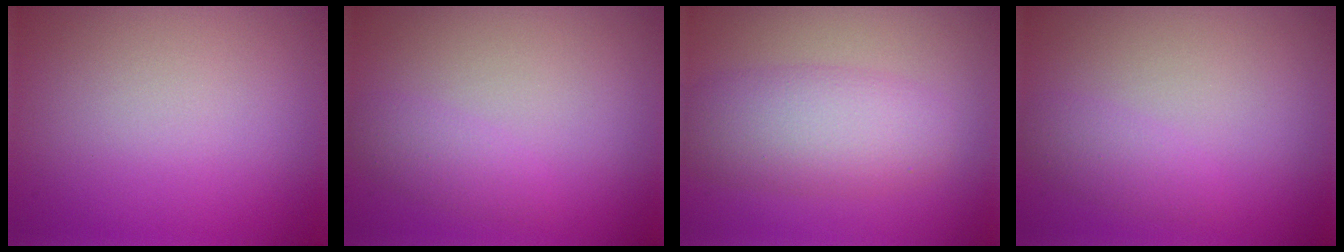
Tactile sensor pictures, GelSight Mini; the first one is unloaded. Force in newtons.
{"total": 1.7, "press": 1.7, "slide": 0.1}
{"total": 5.1, "press": 5.1, "slide": 0.0}
{"total": 1.7, "press": 1.7, "slide": 0.1}